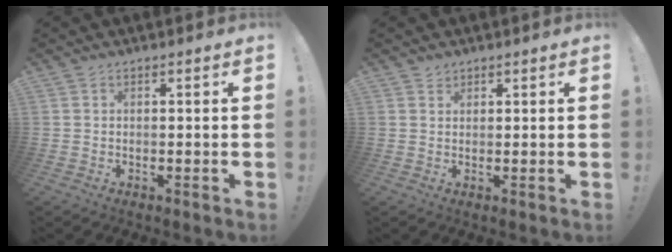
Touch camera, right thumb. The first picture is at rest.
{"total": 1.6, "force": [1.3, 1.0, 0.2], "torque": [0.002, -0.005, 0.023]}